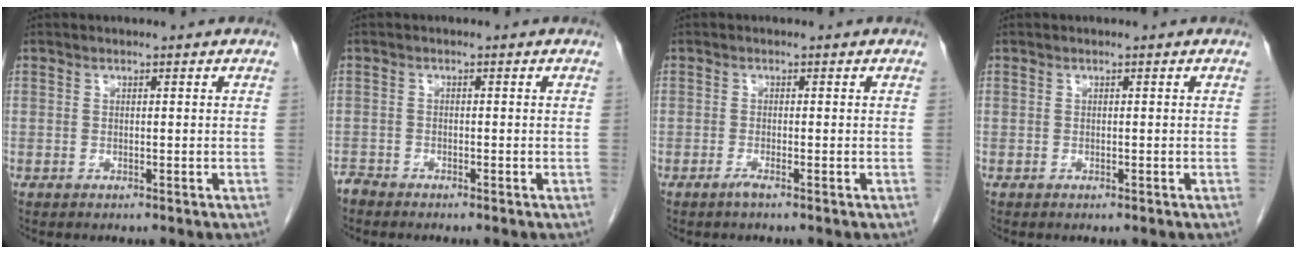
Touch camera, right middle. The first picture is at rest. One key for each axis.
{"total": 1.2, "fx": -1.2, "fy": 0.2, "fz": -0.1, "tx": 0.001, "ty": -0.003, "tz": -0.024}
{"total": 1.1, "fx": -0.8, "fy": -0.2, "fz": 0.7, "tx": -0.014, "ty": -0.001, "tz": -0.016}
{"total": 0.0}